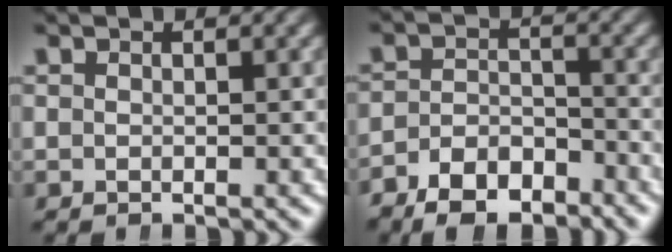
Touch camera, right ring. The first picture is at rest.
{"total": 5.8, "force": [-4.6, 2.7, 2.3], "torque": [-0.024, -0.014, -0.075]}